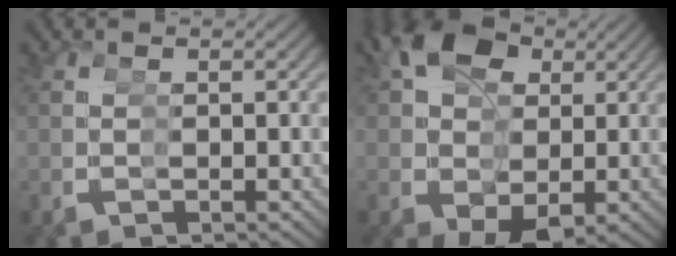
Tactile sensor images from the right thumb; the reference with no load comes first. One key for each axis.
{"total": 11.3, "fx": 1.0, "fy": 8.6, "fz": 7.3, "tx": -0.126, "ty": -0.038, "tz": 0.030}